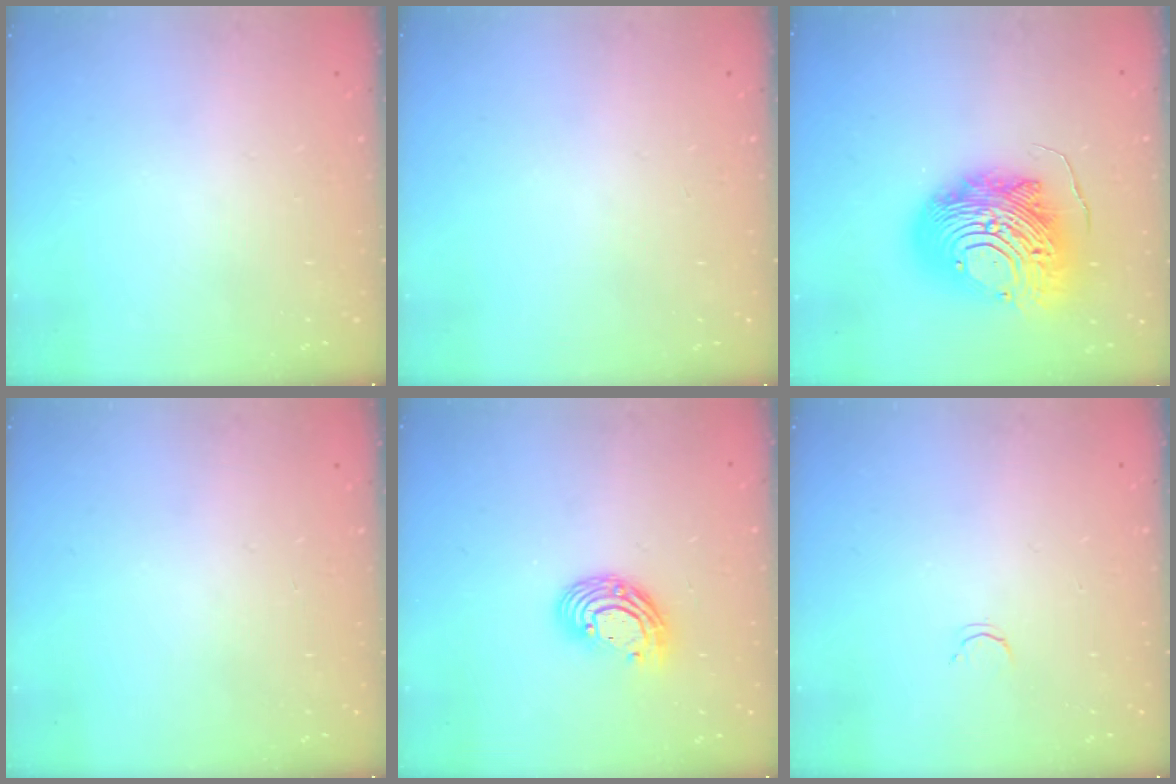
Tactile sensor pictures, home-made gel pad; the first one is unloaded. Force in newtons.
{"total": 0.0}
{"total": 20.1, "press": 20.0, "slide": 2.0}
{"total": 0.0}
{"total": 9.8, "press": 9.8, "slide": 0.6}
{"total": 2.1, "press": 2.1, "slide": 0.4}